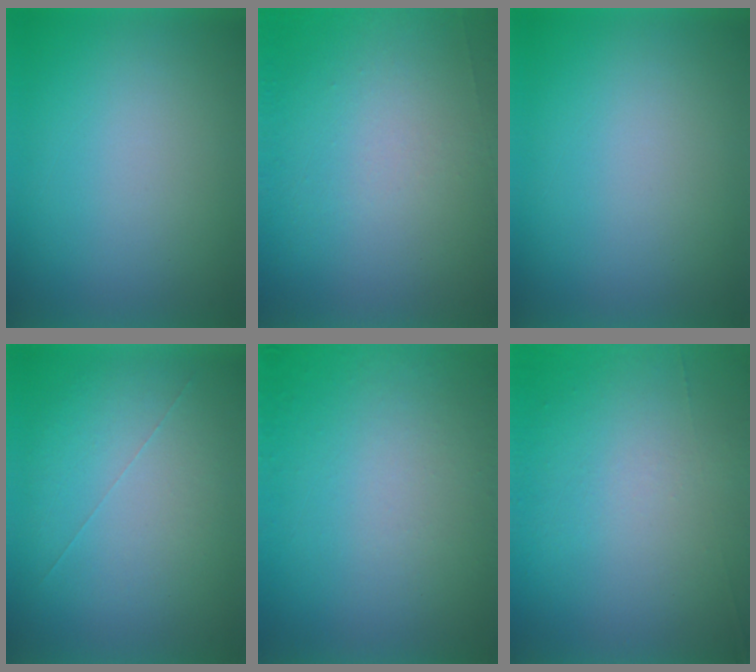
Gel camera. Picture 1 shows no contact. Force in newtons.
{"total": 6.8}
{"total": 0.0}
{"total": 1.0}
{"total": 4.7}
{"total": 6.8}